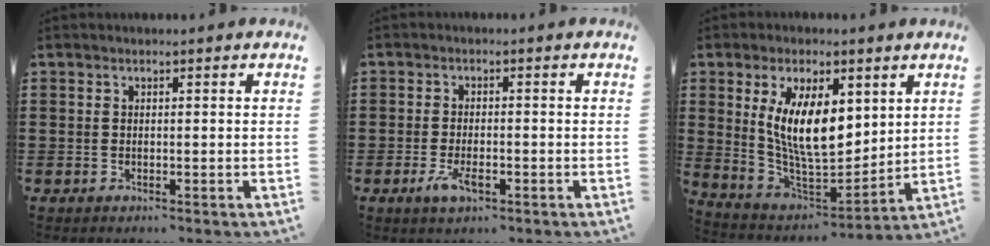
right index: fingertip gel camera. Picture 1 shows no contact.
{"total": 3.5, "force": [-1.3, 1.4, 2.9], "torque": [-0.061, -0.002, -0.025]}
{"total": 11.6, "force": [3.7, 5.4, 9.5], "torque": [-0.195, -0.003, 0.066]}